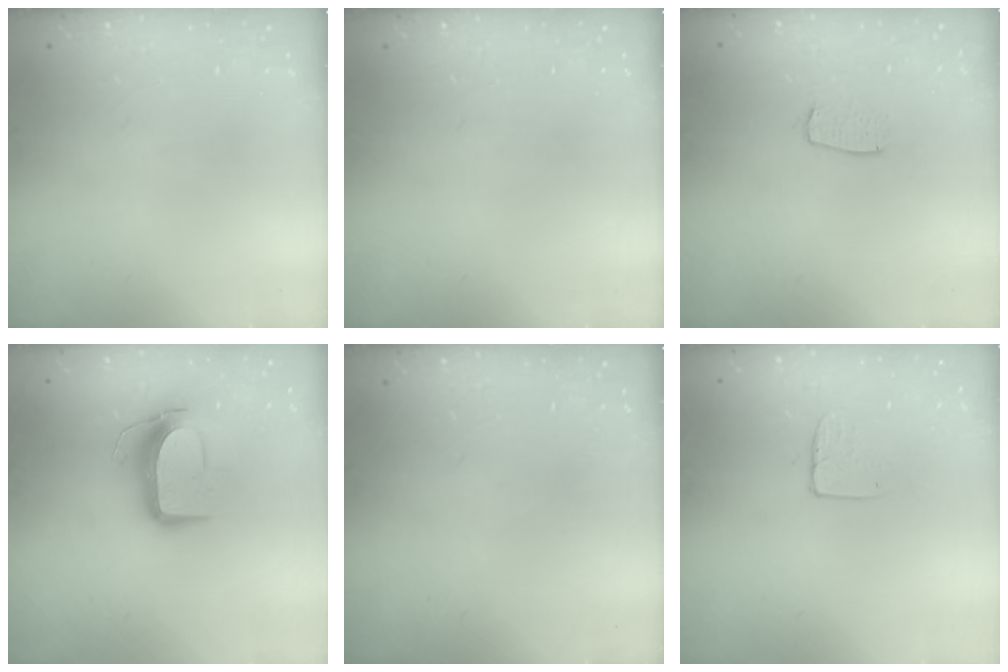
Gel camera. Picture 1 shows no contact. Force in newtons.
{"total": 0.0}
{"total": 6.1, "press": 6.1, "slide": 0.3}
{"total": 10.6, "press": 10.5, "slide": 1.0}
{"total": 0.0}
{"total": 5.4, "press": 5.4, "slide": 0.4}